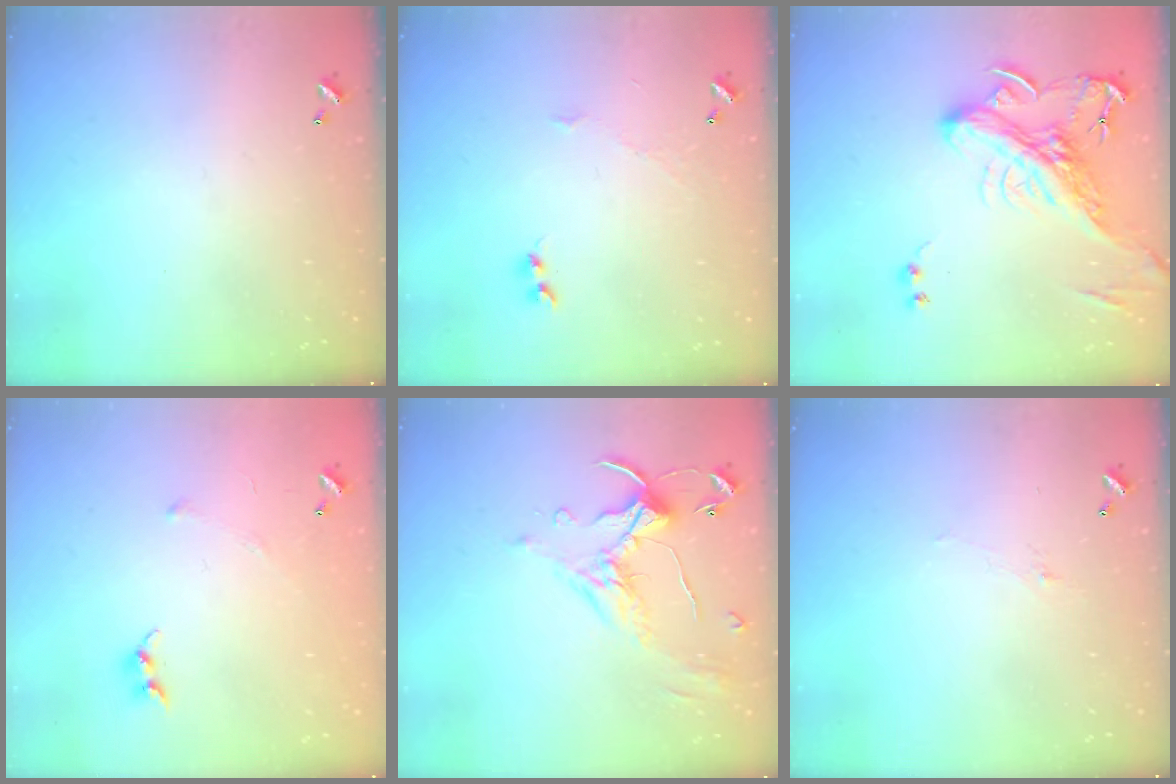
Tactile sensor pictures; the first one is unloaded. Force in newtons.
{"total": 1.9, "press": 1.9, "slide": 0.3}
{"total": 6.5, "press": 6.1, "slide": 2.0}
{"total": 5.3, "press": 5.3, "slide": 0.6}
{"total": 1.3, "press": 0.8, "slide": 1.0}
{"total": 0.8, "press": 0.5, "slide": 0.6}